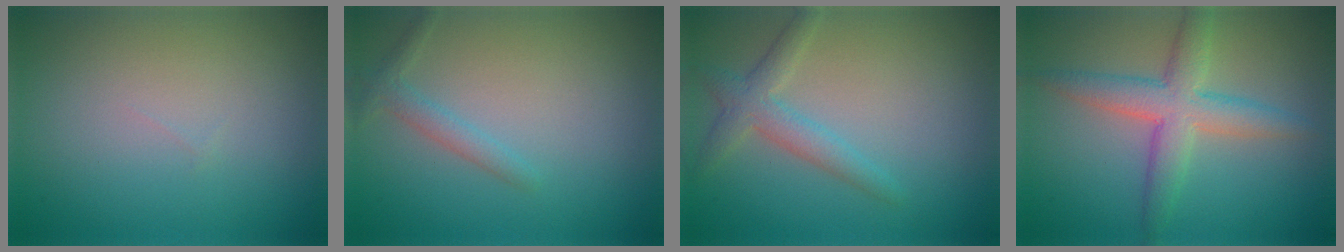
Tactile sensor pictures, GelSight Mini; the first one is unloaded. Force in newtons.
{"total": 1.6, "press": 1.6, "slide": 0.1}
{"total": 2.7, "press": 2.7, "slide": 0.1}
{"total": 4.1, "press": 4.1, "slide": 0.1}